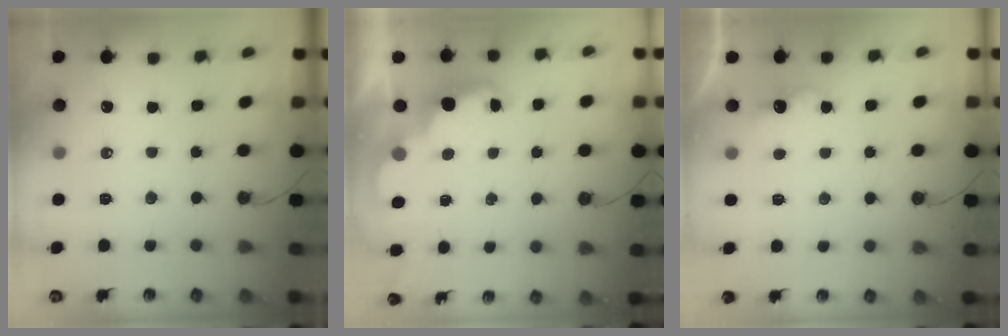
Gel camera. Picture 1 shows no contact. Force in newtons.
{"total": 2.5, "press": 2.5, "slide": 0.6}
{"total": 2.8, "press": 2.7, "slide": 0.9}